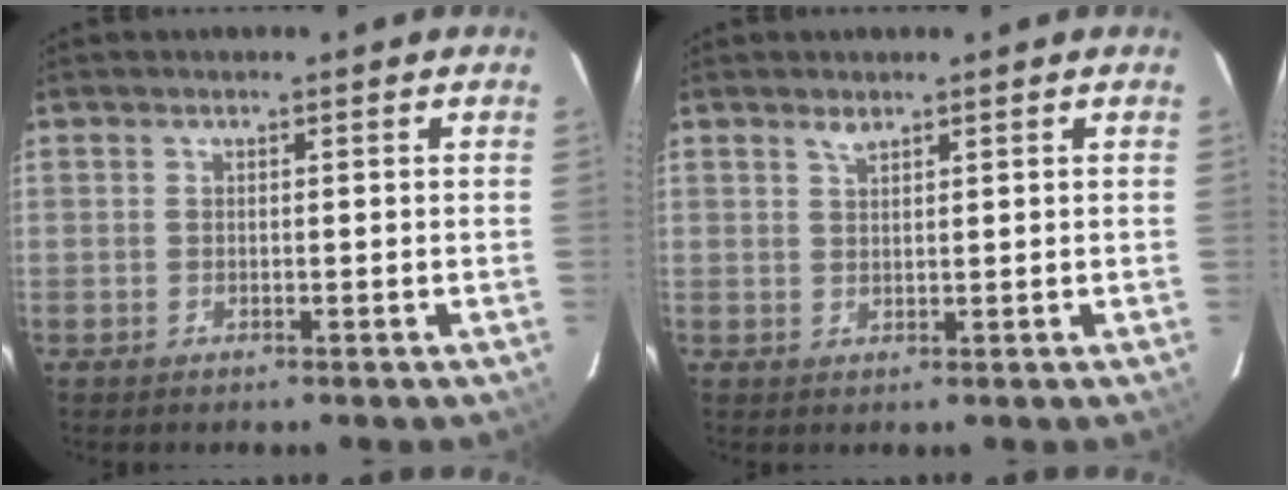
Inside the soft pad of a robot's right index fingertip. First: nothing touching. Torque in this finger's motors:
{"motor_torque": [0.08, 0.06, 0.02, 0.00]}